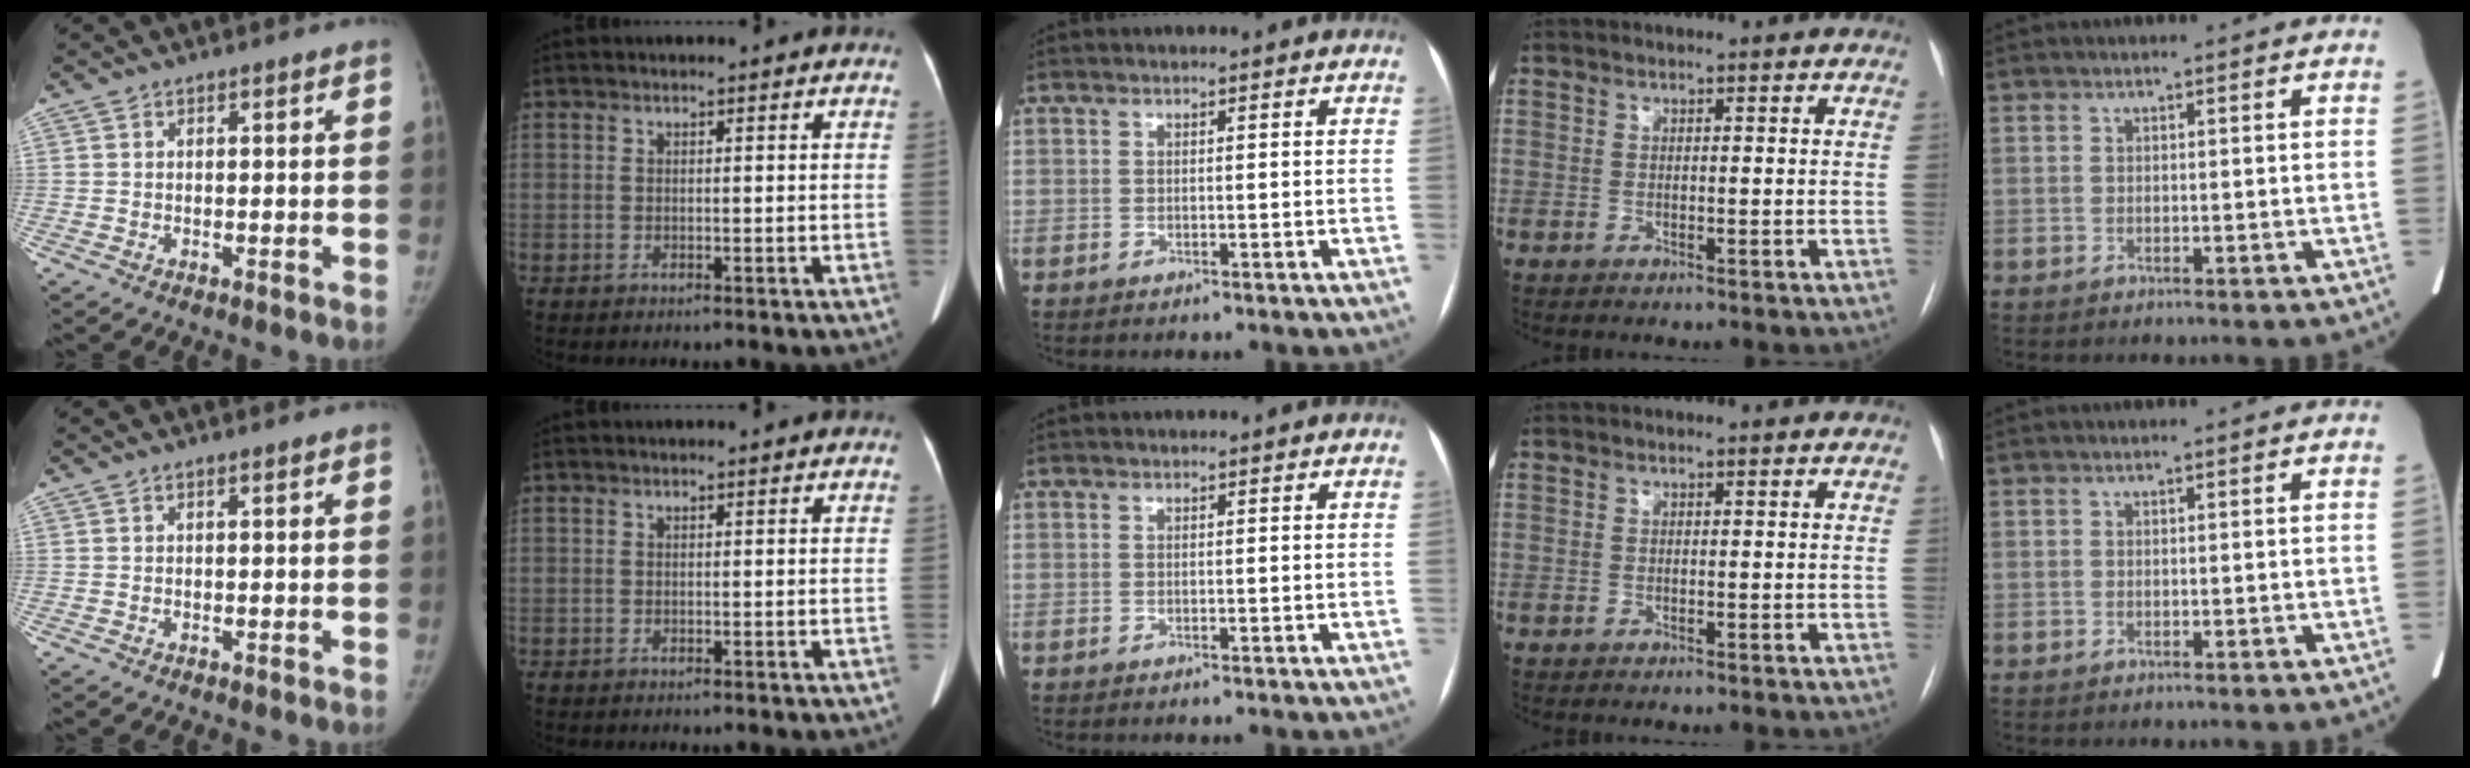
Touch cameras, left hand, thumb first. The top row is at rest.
{}